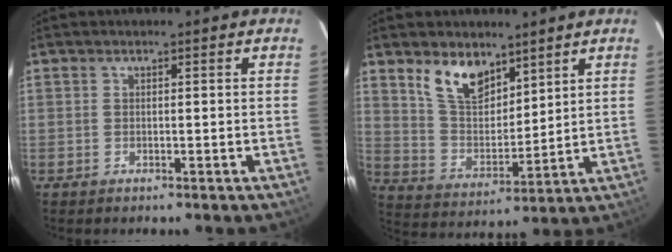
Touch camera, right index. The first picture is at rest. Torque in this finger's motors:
{"motor_torque": [1.14, 1.00, 0.17, 0.07]}